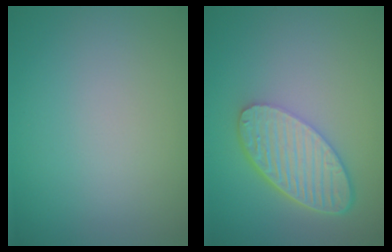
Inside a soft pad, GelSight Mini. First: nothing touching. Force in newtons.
{"total": 5.9, "press": 4.5, "slide": 3.8}